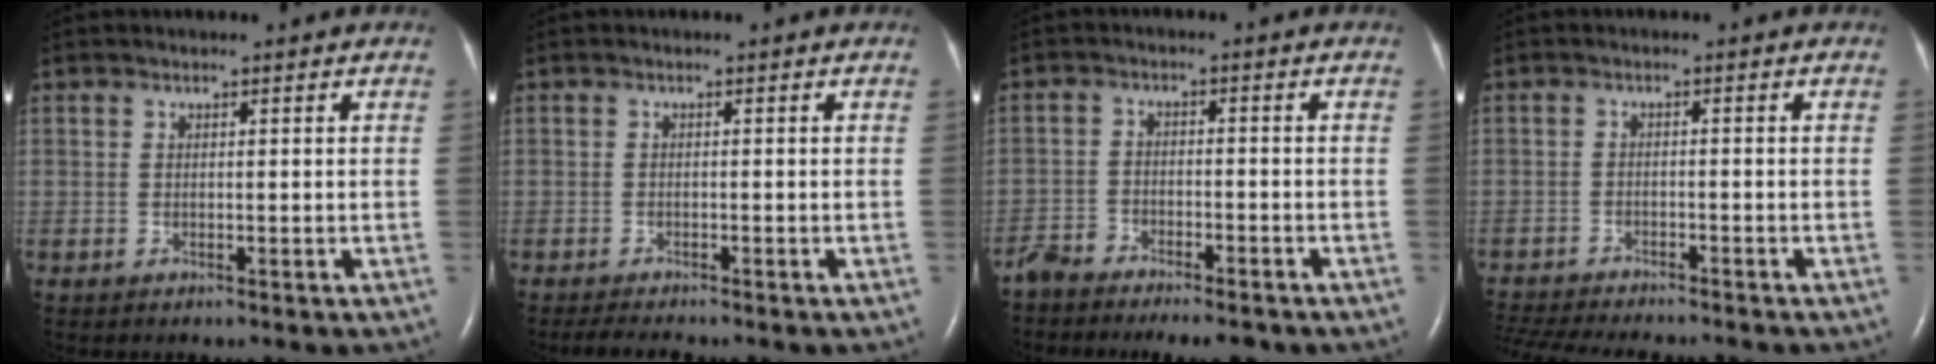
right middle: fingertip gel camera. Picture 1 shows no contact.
{"total": 3.2, "force": [-2.8, 0.5, 1.6], "torque": [-0.031, -0.009, -0.041]}
{"total": 8.1, "force": [-7.0, 2.3, 3.2], "torque": [-0.046, -0.002, -0.110]}
{"total": 14.2, "force": [-12.6, 2.7, 5.9], "torque": [-0.132, -0.019, -0.182]}